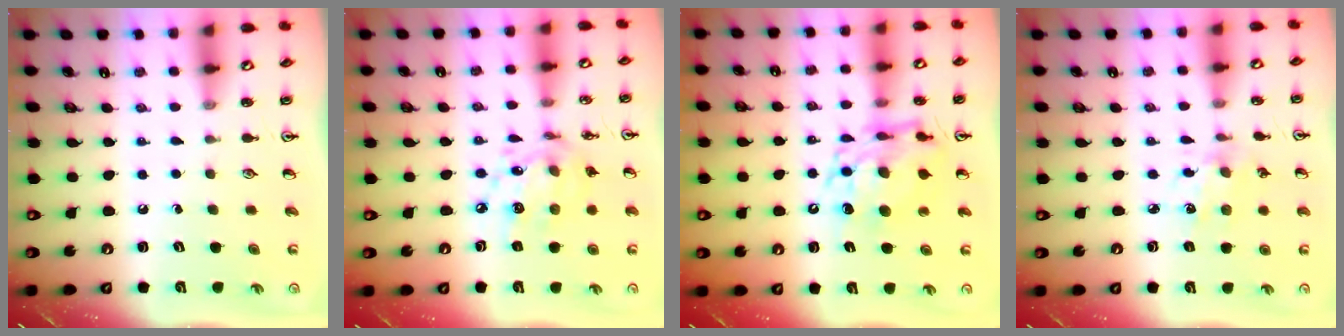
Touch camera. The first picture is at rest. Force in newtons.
{"total": 12.8, "press": 12.8, "slide": 0.8}
{"total": 13.0, "press": 13.0, "slide": 1.3}
{"total": 2.8, "press": 2.7, "slide": 0.7}